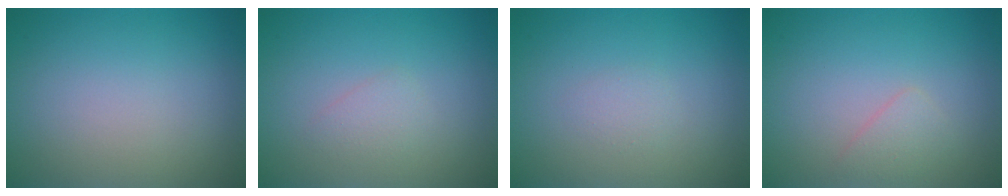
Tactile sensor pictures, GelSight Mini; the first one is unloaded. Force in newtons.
{"total": 1.1, "press": 1.1, "slide": 0.0}
{"total": 0.8, "press": 0.8, "slide": 0.1}
{"total": 1.3, "press": 1.3, "slide": 0.1}